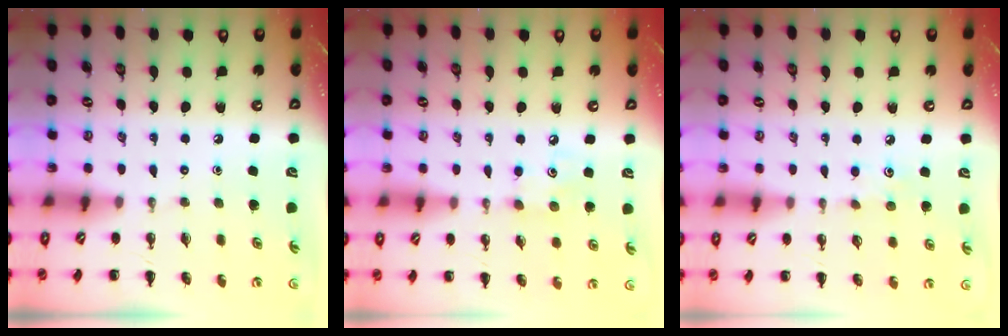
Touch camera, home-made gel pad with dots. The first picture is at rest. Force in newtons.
{"total": 5.4, "press": 5.3, "slide": 1.1}
{"total": 5.3, "press": 5.1, "slide": 1.4}